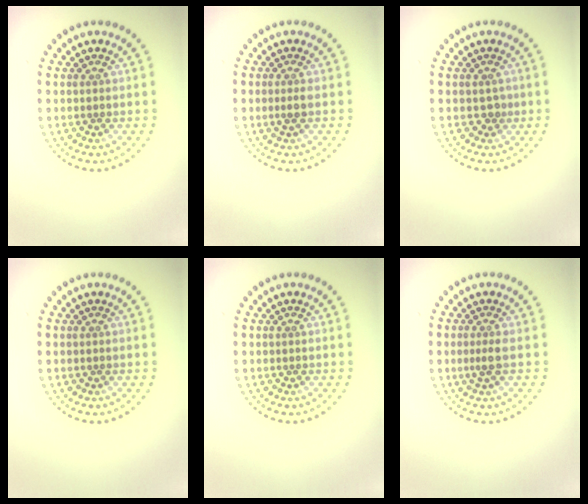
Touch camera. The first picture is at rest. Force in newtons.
{"total": 0.9, "press": 0.8, "slide": 0.5}
{"total": 1.0, "press": 0.8, "slide": 0.6}
{"total": 0.0}
{"total": 0.0}
{"total": 1.2, "press": 1.0, "slide": 0.7}